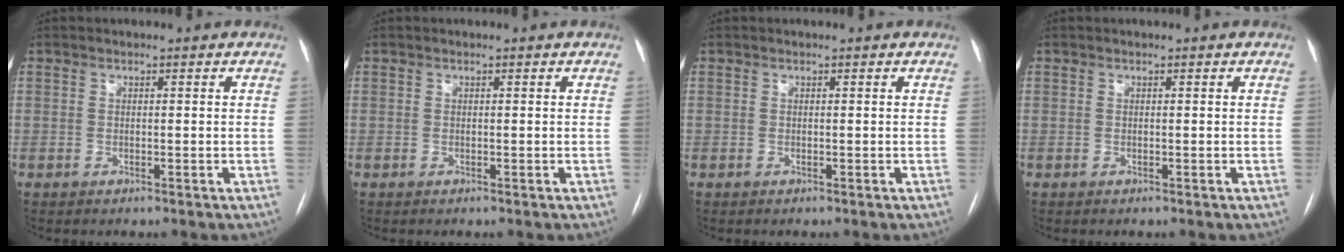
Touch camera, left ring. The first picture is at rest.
{"total": 0.0}
{"total": 0.0}
{"total": 0.0}